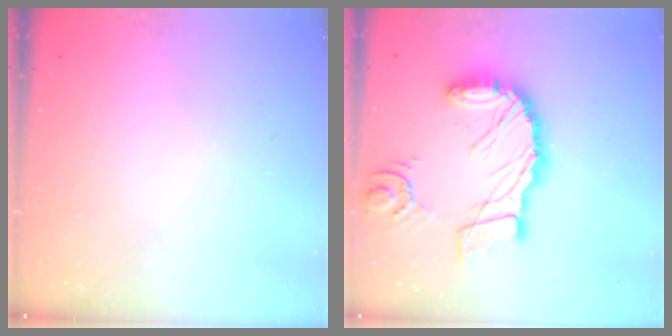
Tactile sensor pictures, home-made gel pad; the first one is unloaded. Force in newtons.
{"total": 21.6, "press": 21.5, "slide": 2.6}